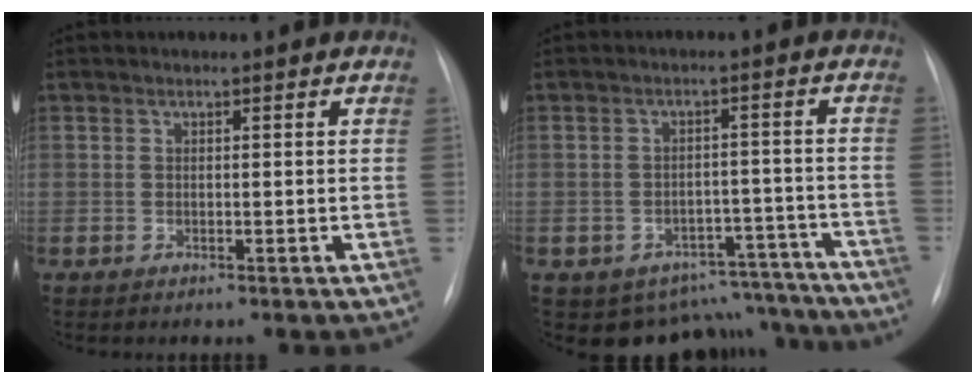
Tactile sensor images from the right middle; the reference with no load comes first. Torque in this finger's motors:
{"motor_torque": [0.58, -0.75, 0.05, 0.02]}